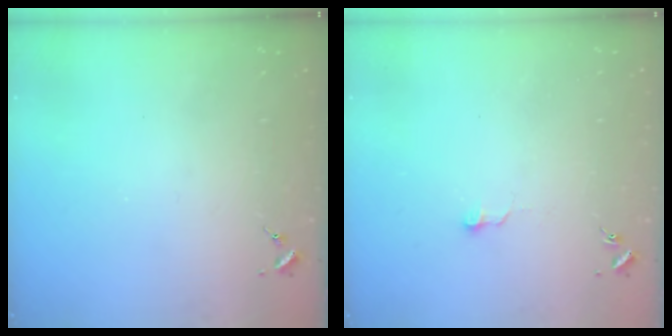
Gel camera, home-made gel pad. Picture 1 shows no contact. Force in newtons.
{"total": 3.6, "press": 3.6, "slide": 0.3}